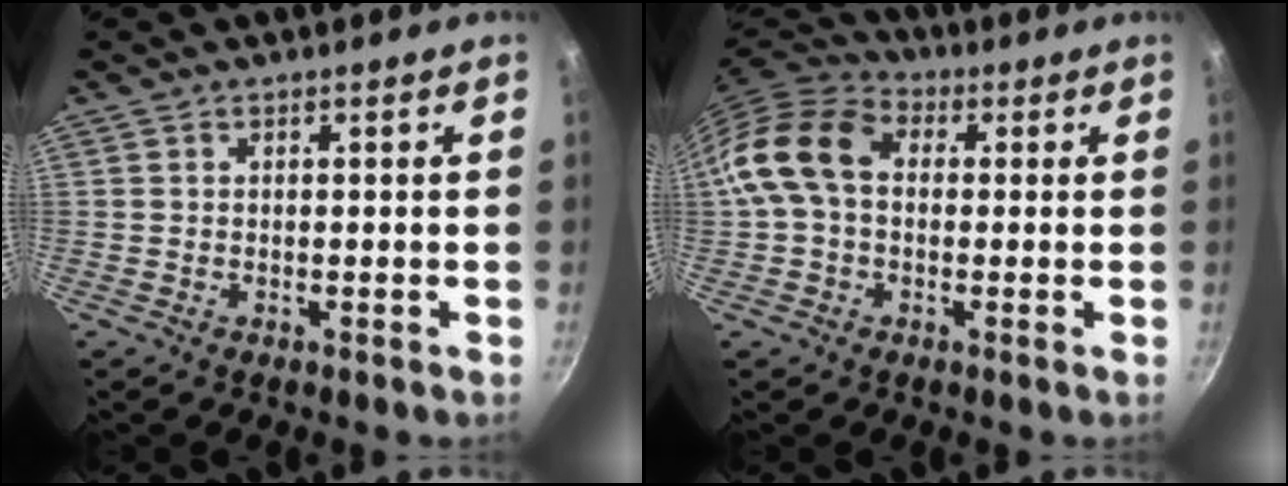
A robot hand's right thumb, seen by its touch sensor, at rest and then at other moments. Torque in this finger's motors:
{"motor_torque": [-0.23, 1.85, 0.54, -0.55, 0.15]}